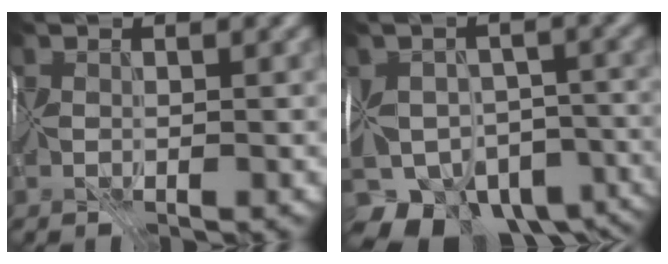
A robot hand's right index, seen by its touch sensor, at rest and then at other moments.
{"total": 12.0, "force": [-7.2, 8.1, 5.1], "torque": [-0.087, -0.018, -0.095]}